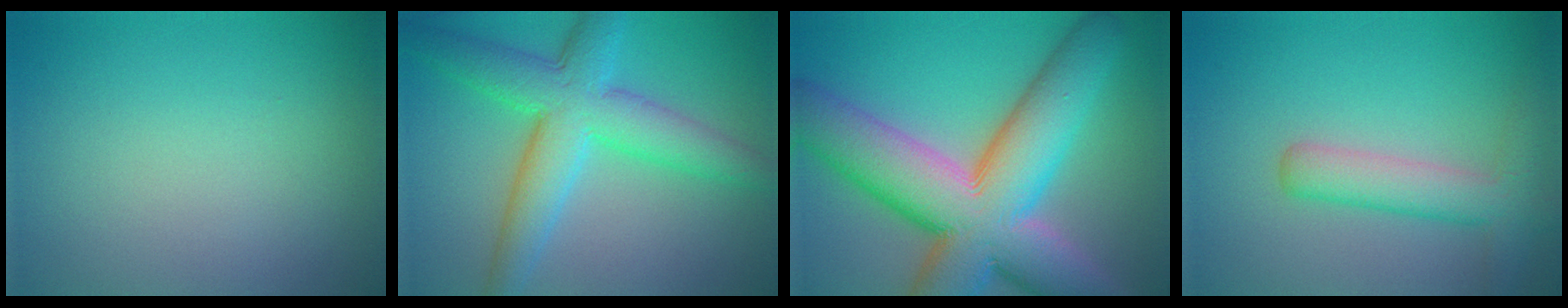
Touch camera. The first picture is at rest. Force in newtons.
{"total": 7.6, "press": 7.6, "slide": 0.1}
{"total": 15.3, "press": 15.3, "slide": 1.1}
{"total": 4.1, "press": 4.1, "slide": 0.2}